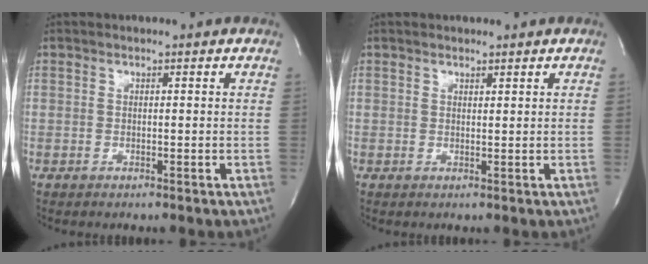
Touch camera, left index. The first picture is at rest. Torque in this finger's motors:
{"motor_torque": [-0.33, 0.19, -0.10, -0.01]}